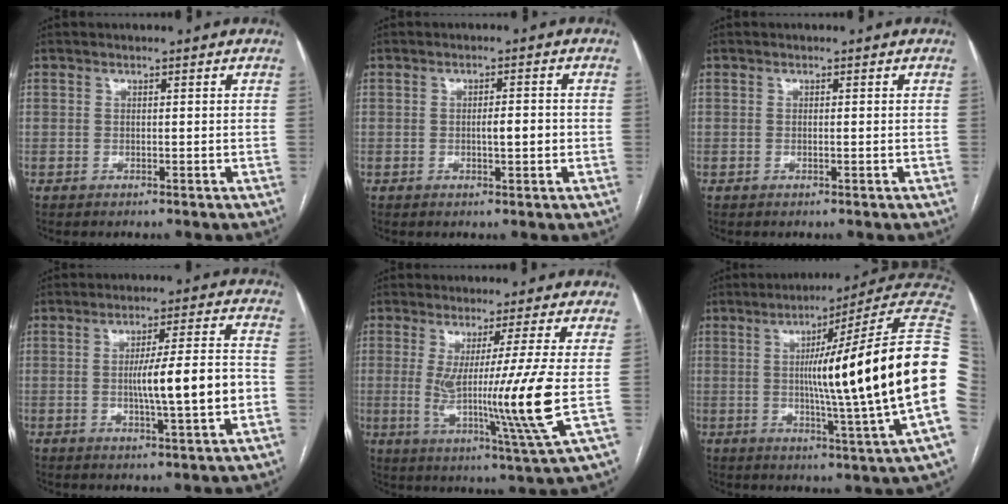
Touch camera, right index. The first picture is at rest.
{"total": 2.9, "force": [-0.4, 0.7, 2.8], "torque": [-0.048, 0.001, -0.005]}
{"total": 0.0}
{"total": 10.6, "force": [-1.7, 0.3, 10.5], "torque": [-0.167, 0.006, -0.028]}
{"total": 12.9, "force": [-0.1, -2.9, 12.5], "torque": [-0.217, -0.039, 0.001]}
{"total": 25.3, "force": [0.6, -1.8, 25.2], "torque": [-0.261, 0.005, -0.015]}